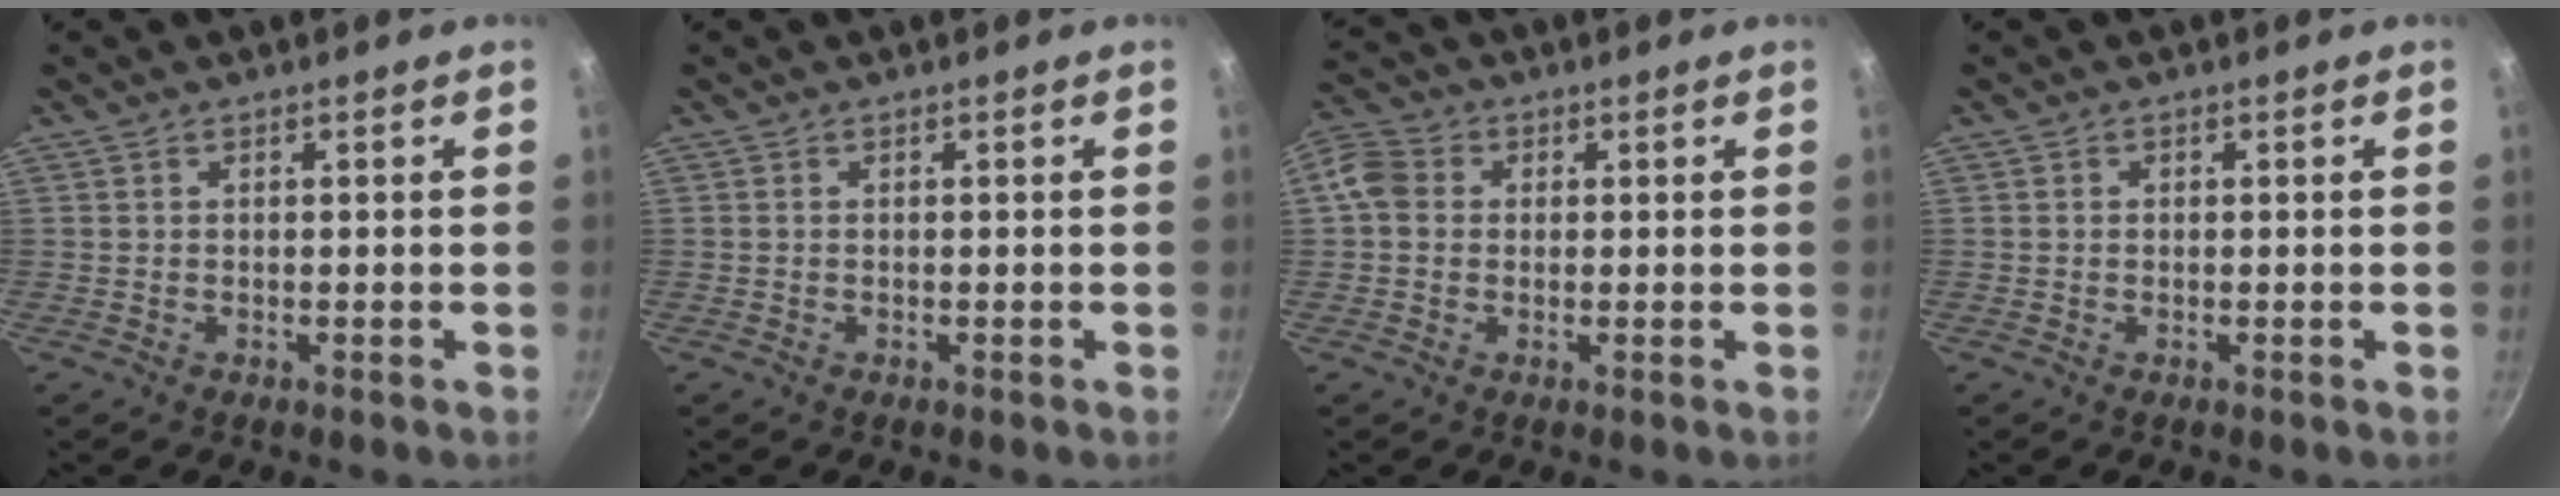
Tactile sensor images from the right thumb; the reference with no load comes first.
{"total": 0.0}
{"total": 7.5, "force": [0.7, 6.5, 3.8], "torque": [-0.061, 0.016, -0.005]}
{"total": 0.5, "force": [0.1, 0.5, 0.1], "torque": [0.001, 0.003, 0.000]}